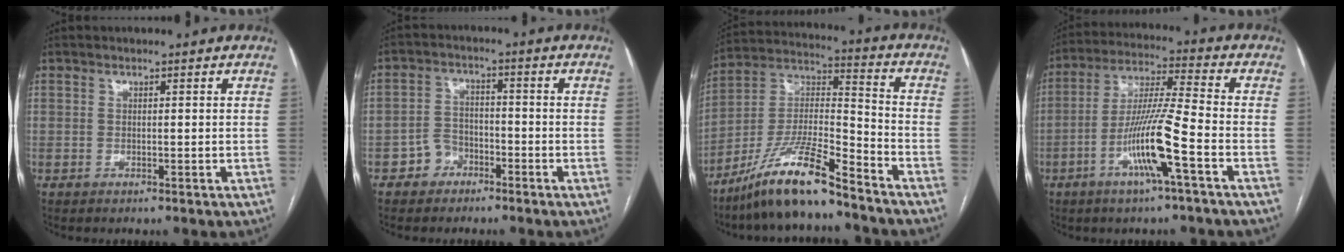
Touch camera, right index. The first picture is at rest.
{"total": 4.1, "force": [-2.5, 3.1, 0.9], "torque": [-0.012, 0.015, -0.046]}
{"total": 14.6, "force": [-11.1, 1.4, 9.3], "torque": [-0.182, 0.000, -0.203]}
{"total": 11.9, "force": [-4.8, -0.4, 10.9], "torque": [-0.212, -0.001, -0.092]}